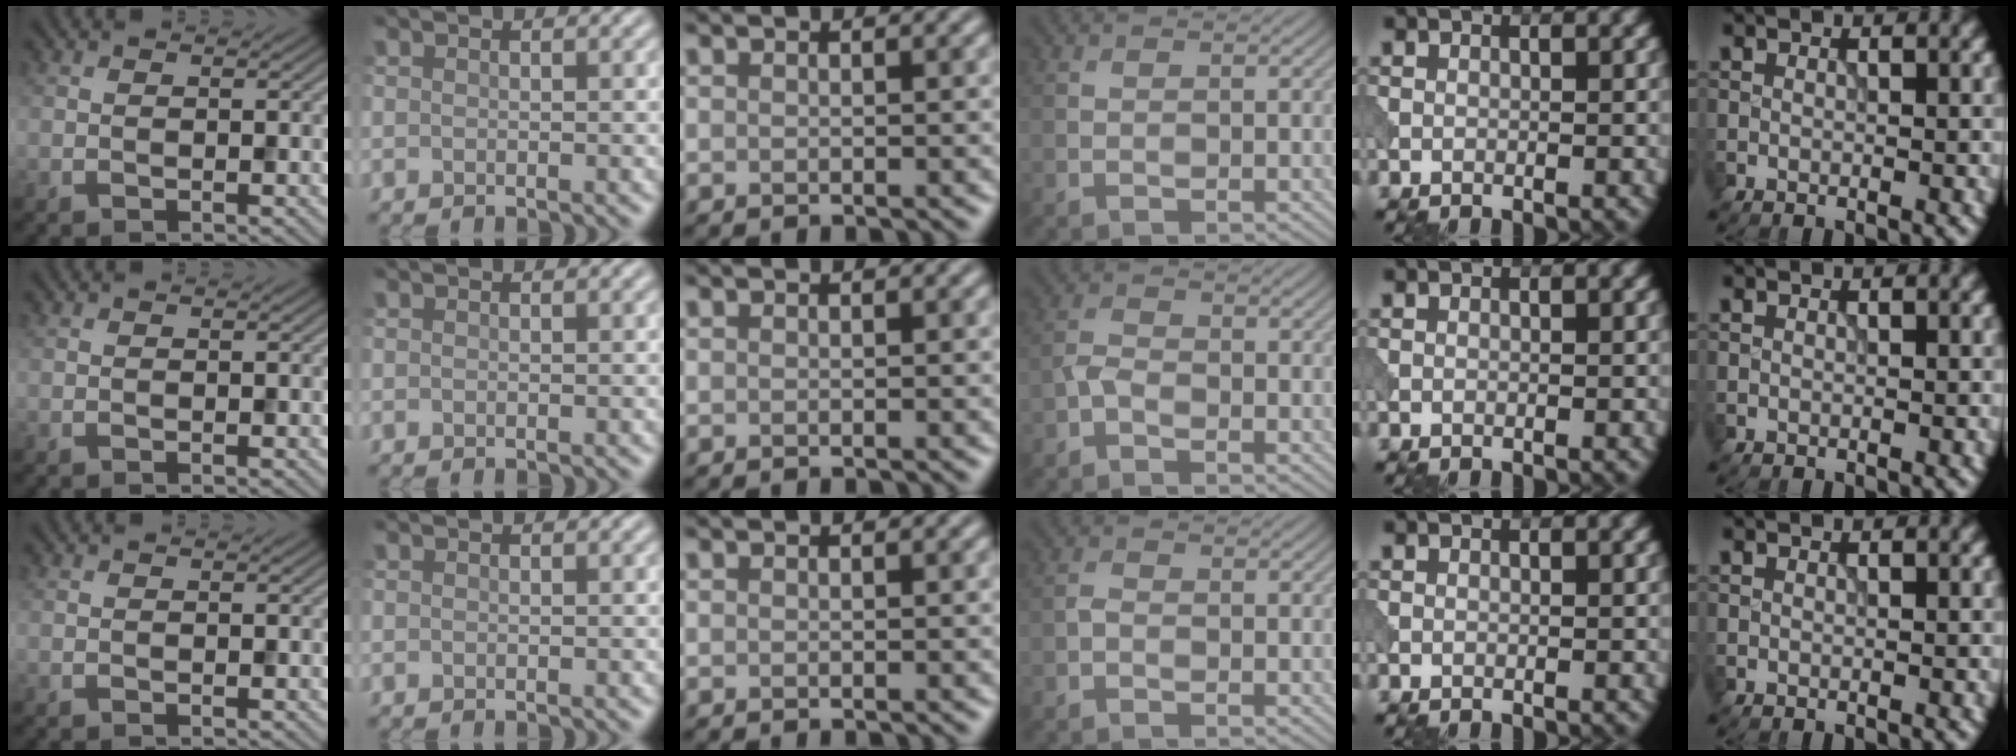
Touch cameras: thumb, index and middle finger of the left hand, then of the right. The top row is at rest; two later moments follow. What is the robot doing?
{"motion": "open", "object": "sandwich press"}